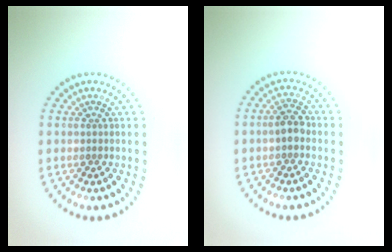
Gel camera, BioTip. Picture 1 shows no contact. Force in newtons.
{"total": 2.1, "press": 2.0, "slide": 0.5}